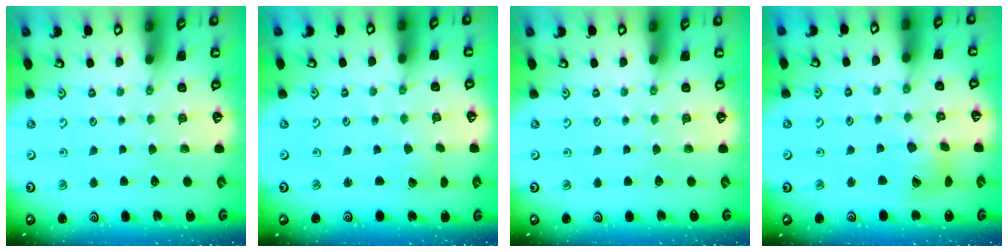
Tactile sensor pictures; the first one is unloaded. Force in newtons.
{"total": 2.3, "press": 2.3, "slide": 0.1}
{"total": 0.0}
{"total": 11.2, "press": 11.1, "slide": 1.5}